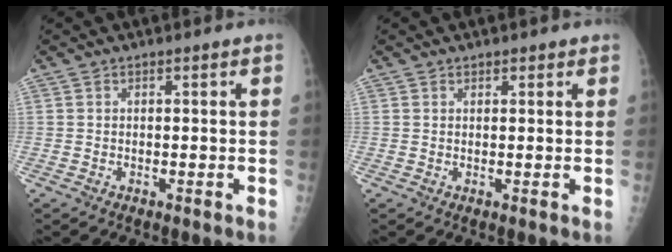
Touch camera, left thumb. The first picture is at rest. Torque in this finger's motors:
{"motor_torque": [-0.40, -0.06, -0.17, -0.13, -0.01]}